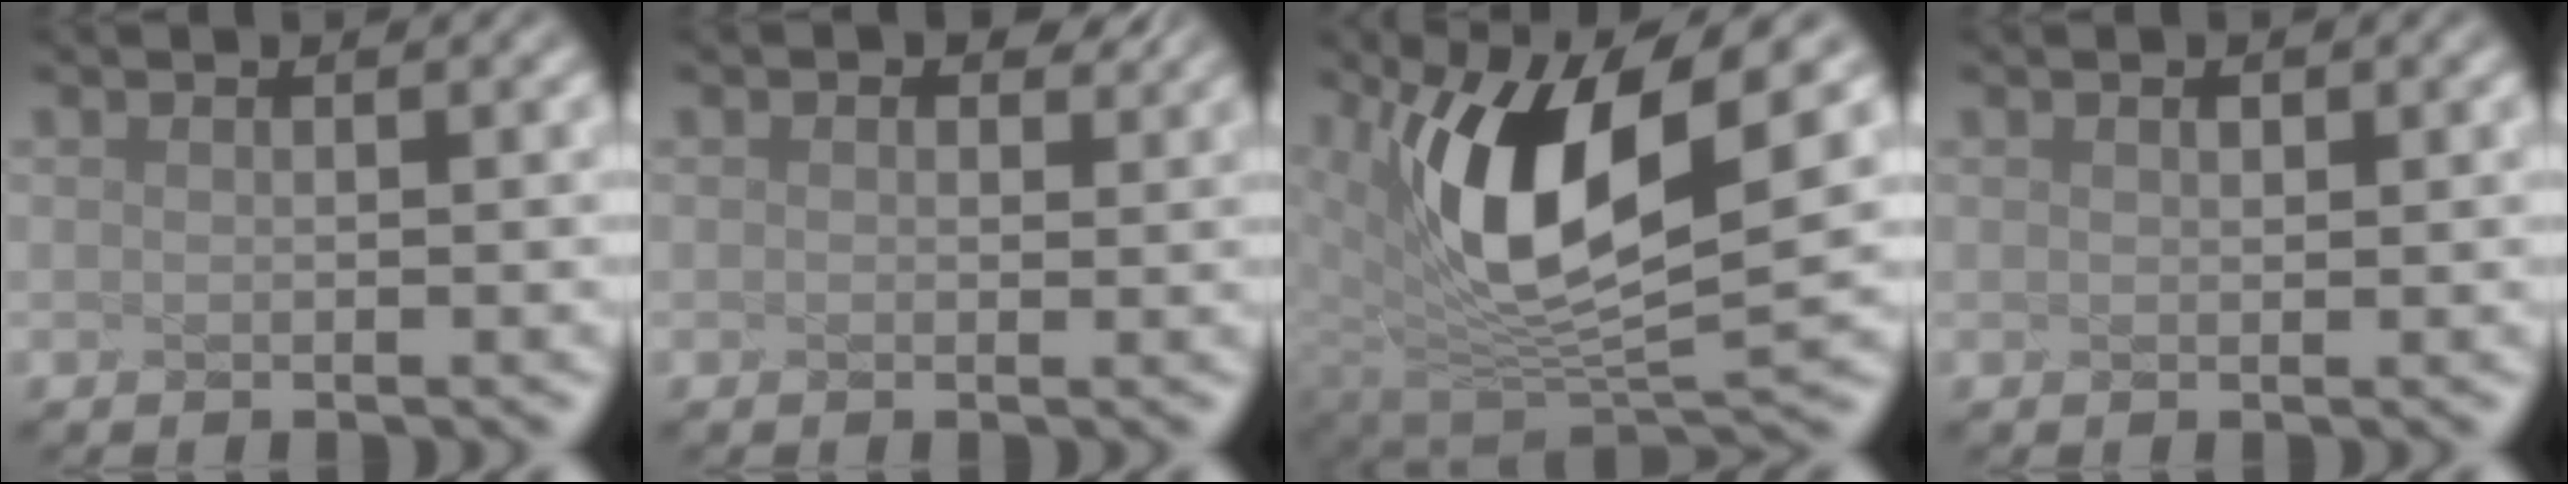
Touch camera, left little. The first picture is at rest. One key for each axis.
{"total": 0.7, "fx": 0.7, "fy": -0.1, "fz": 0.1, "tx": -0.017, "ty": -0.009, "tz": 0.025}
{"total": 8.4, "fx": 1.4, "fy": 3.2, "fz": 7.7, "tx": -0.177, "ty": -0.034, "tz": 0.078}
{"total": 0.7, "fx": -0.5, "fy": -0.4, "fz": -0.3, "tx": -0.001, "ty": -0.013, "tz": 0.008}